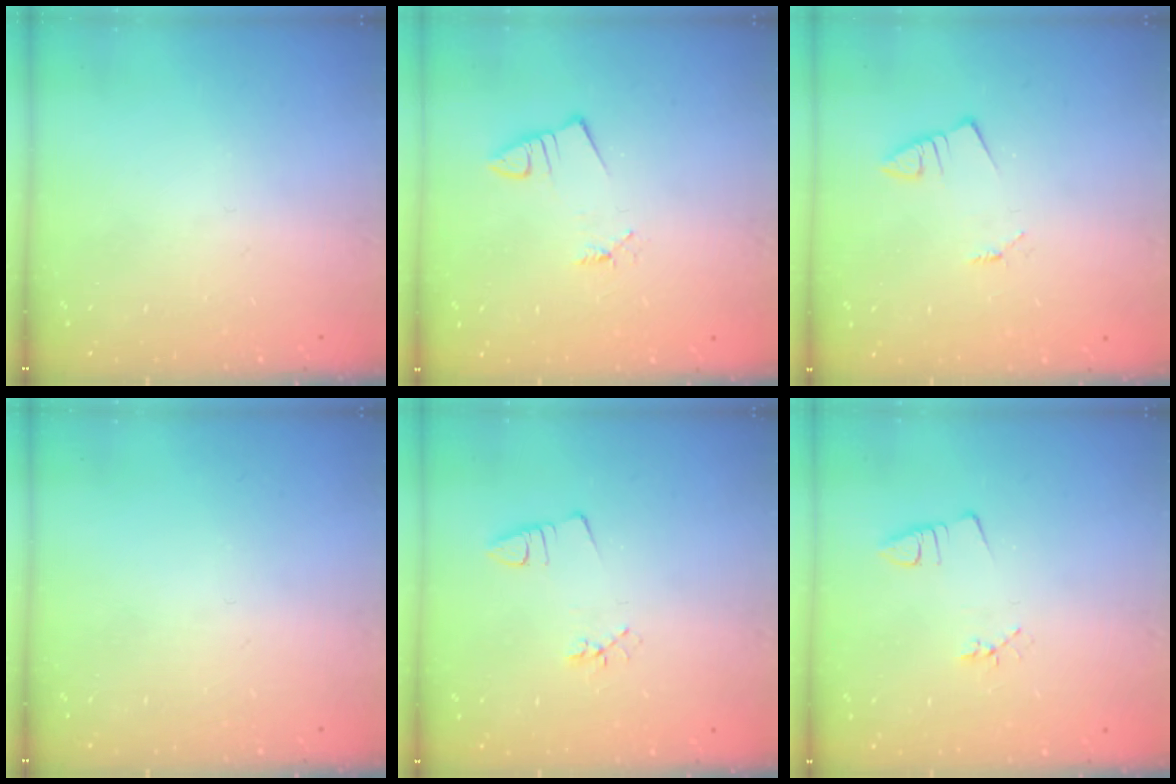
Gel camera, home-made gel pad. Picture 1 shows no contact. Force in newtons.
{"total": 1.0, "press": 1.0, "slide": 0.0}
{"total": 1.3, "press": 1.3, "slide": 0.1}
{"total": 0.0}
{"total": 2.3, "press": 1.7, "slide": 1.5}
{"total": 2.2, "press": 1.7, "slide": 1.4}